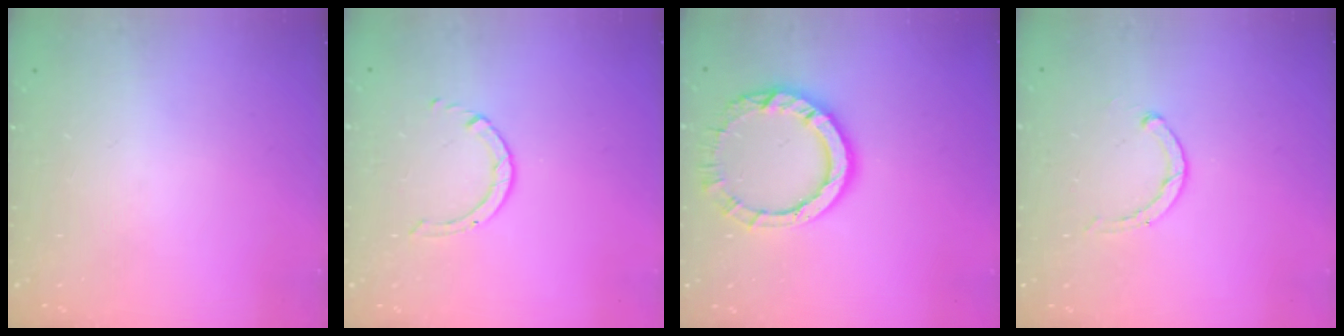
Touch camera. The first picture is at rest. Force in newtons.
{"total": 1.7, "press": 1.7, "slide": 0.1}
{"total": 10.2, "press": 10.2, "slide": 0.9}
{"total": 2.3, "press": 2.3, "slide": 0.3}